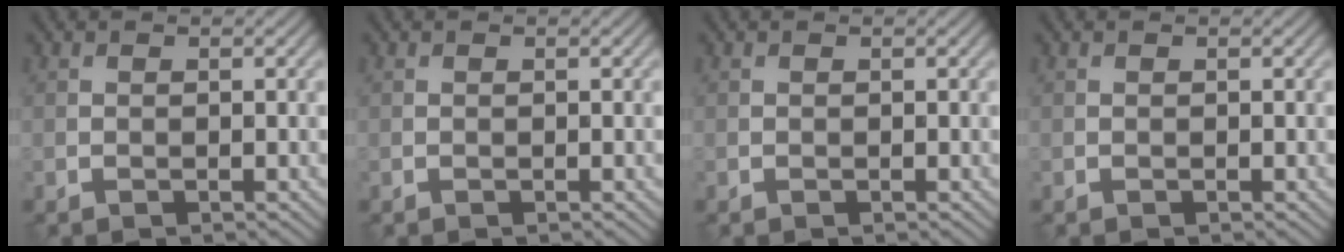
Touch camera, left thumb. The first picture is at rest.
{"total": 0.0}
{"total": 0.0}
{"total": 0.0}